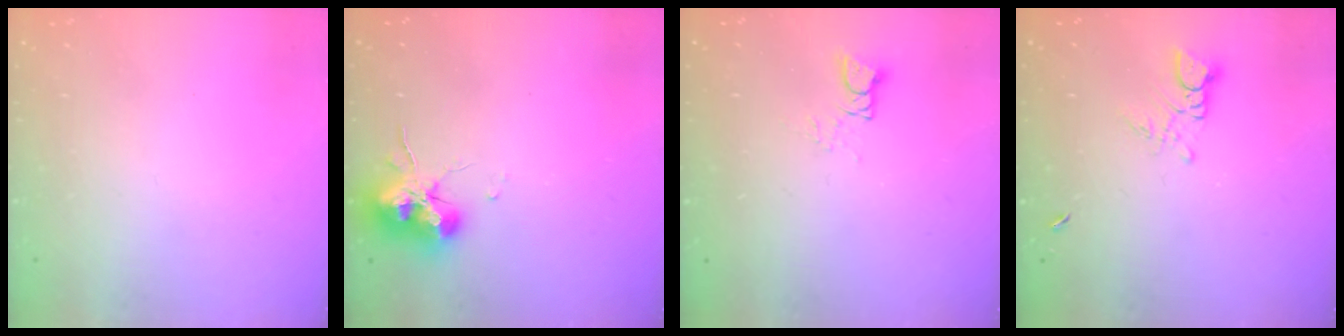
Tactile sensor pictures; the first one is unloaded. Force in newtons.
{"total": 13.5, "press": 13.3, "slide": 2.0}
{"total": 3.3, "press": 3.2, "slide": 0.4}
{"total": 3.0, "press": 2.9, "slide": 0.3}